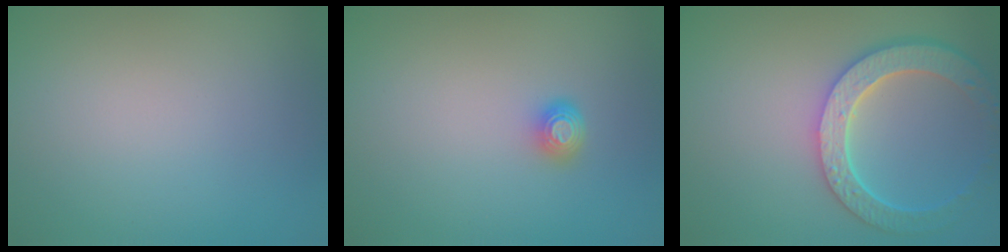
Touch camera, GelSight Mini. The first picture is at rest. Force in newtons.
{"total": 1.5, "press": 1.2, "slide": 0.9}
{"total": 5.8, "press": 4.7, "slide": 3.4}